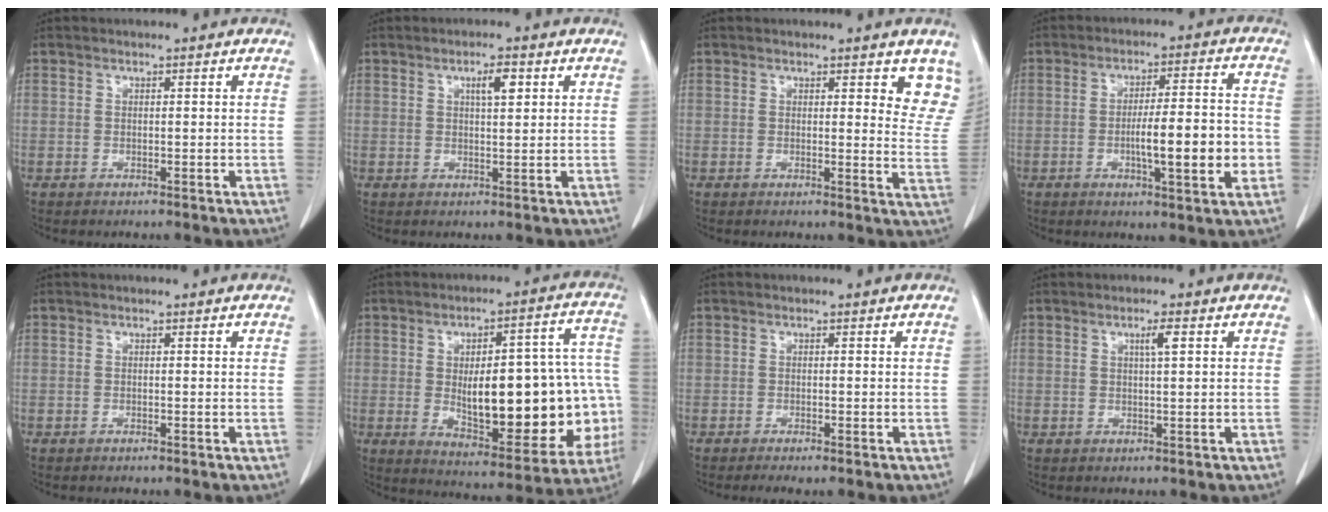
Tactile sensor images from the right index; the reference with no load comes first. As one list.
[{"total": 3.1, "force": [1.2, 0.7, 2.8], "torque": [-0.049, 0.002, 0.019]}, {"total": 6.2, "force": [4.6, 2.0, 3.5], "torque": [-0.023, -0.024, 0.033]}, {"total": 10.6, "force": [-2.3, 1.3, 10.2], "torque": [-0.161, 0.007, -0.032]}, {"total": 0.0}, {"total": 24.3, "force": [-2.9, 8.2, 22.8], "torque": [-0.250, 0.038, -0.007]}, {"total": 2.4, "force": [-1.9, 0.2, 1.5], "torque": [-0.017, -0.005, -0.026]}, {"total": 2.0, "force": [0.6, 0.0, 1.8], "torque": [-0.036, 0.002, 0.011]}]